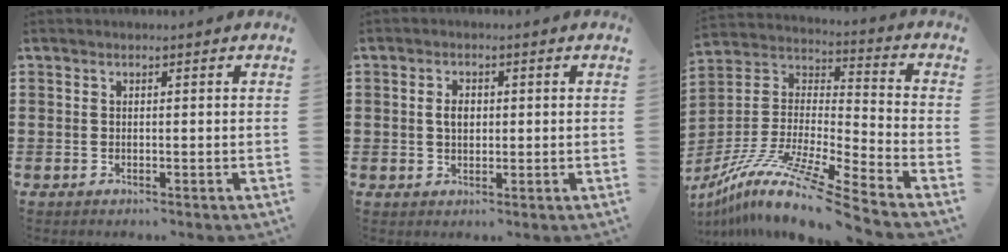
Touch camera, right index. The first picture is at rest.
{"total": 2.7, "force": [0.2, 1.7, 2.0], "torque": [-0.034, 0.005, 0.001]}
{"total": 12.6, "force": [-10.5, -0.4, 7.0], "torque": [-0.143, -0.003, -0.210]}